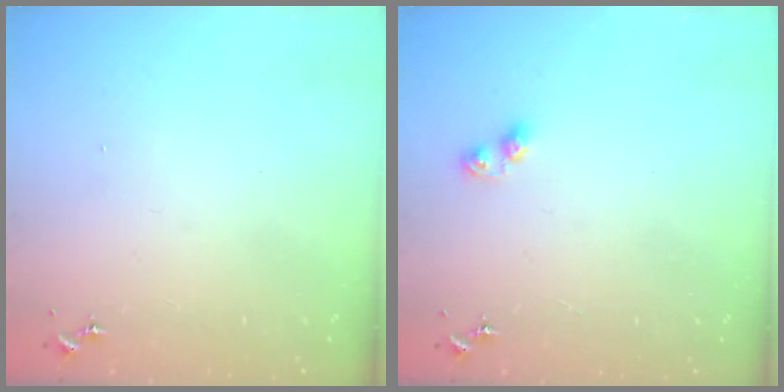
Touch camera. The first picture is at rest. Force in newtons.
{"total": 4.6, "press": 4.6, "slide": 0.4}